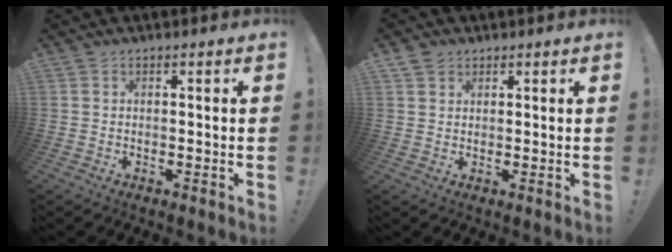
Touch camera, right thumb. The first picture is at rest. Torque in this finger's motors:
{"motor_torque": [0.00, 0.00, 0.18, -0.05, 0.00]}